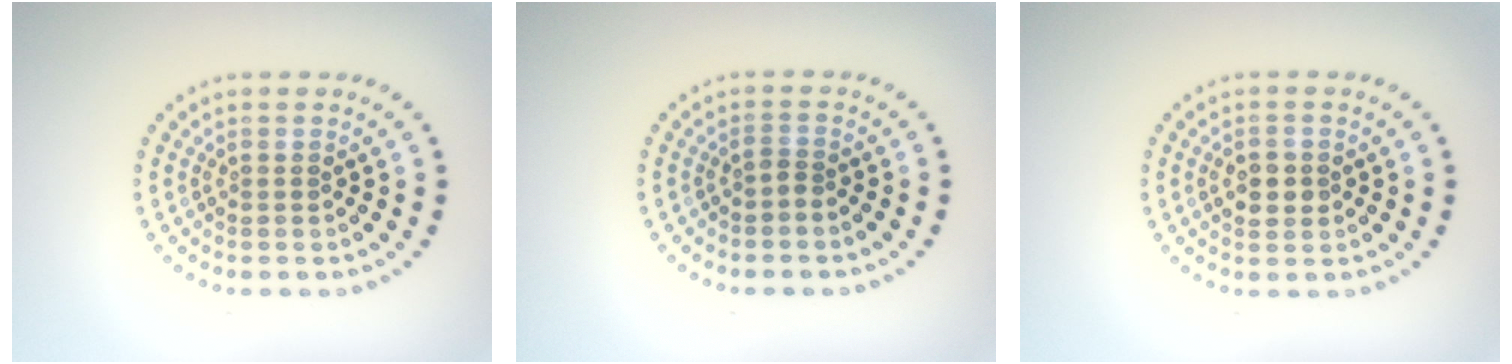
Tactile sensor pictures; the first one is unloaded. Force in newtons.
{"total": 0.7, "press": 0.5, "slide": 0.6}
{"total": 2.6, "press": 2.6, "slide": 0.2}